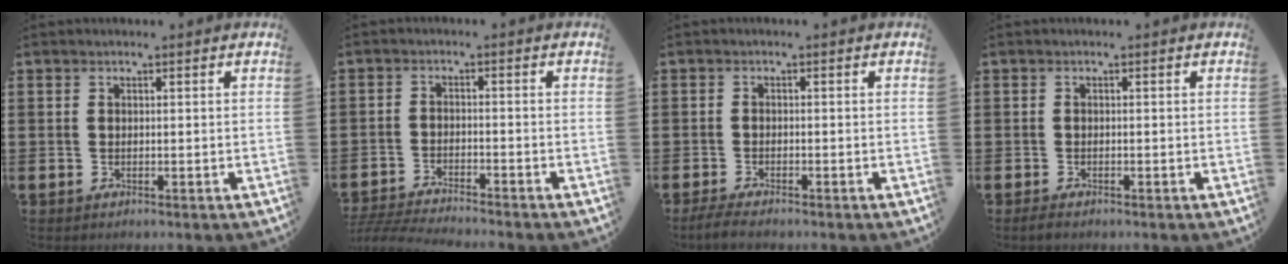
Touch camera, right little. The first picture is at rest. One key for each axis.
{"total": 3.6, "fx": -3.5, "fy": -0.1, "fz": 0.8, "tx": -0.019, "ty": -0.005, "tz": -0.072}
{"total": 1.6, "fx": -1.3, "fy": 0.2, "fz": 1.0, "tx": -0.016, "ty": 0.002, "tz": -0.025}
{"total": 0.7, "fx": -0.5, "fy": 0.2, "fz": 0.5, "tx": -0.010, "ty": 0.000, "tz": -0.010}